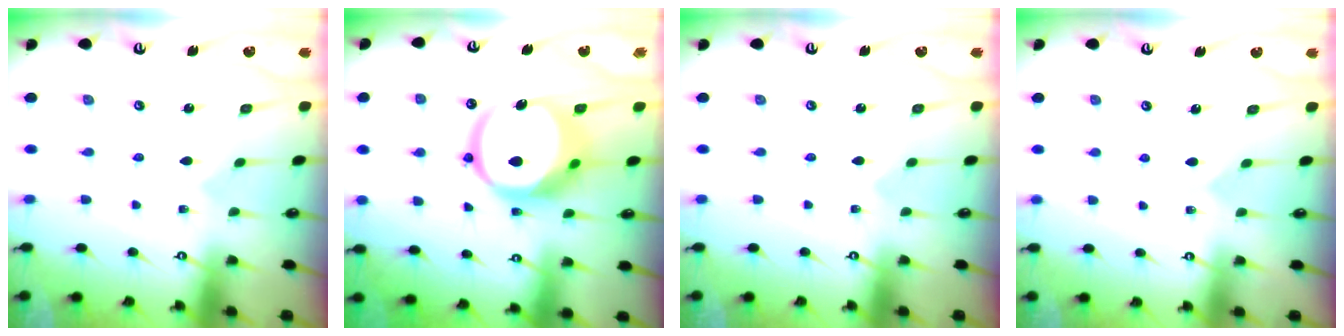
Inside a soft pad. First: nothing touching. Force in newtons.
{"total": 13.9, "press": 13.8, "slide": 1.9}
{"total": 0.0}
{"total": 2.8, "press": 2.8, "slide": 0.3}